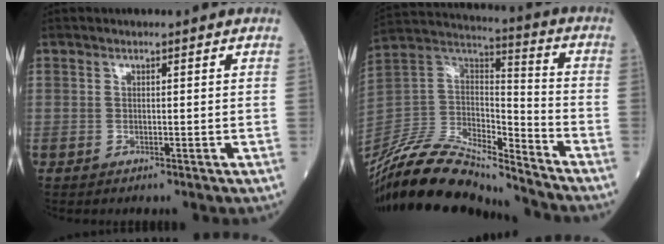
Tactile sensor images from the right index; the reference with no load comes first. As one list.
[{"total": 20.1, "force": [-18.5, 3.1, 7.3], "torque": [-0.156, 0.021, -0.342]}]